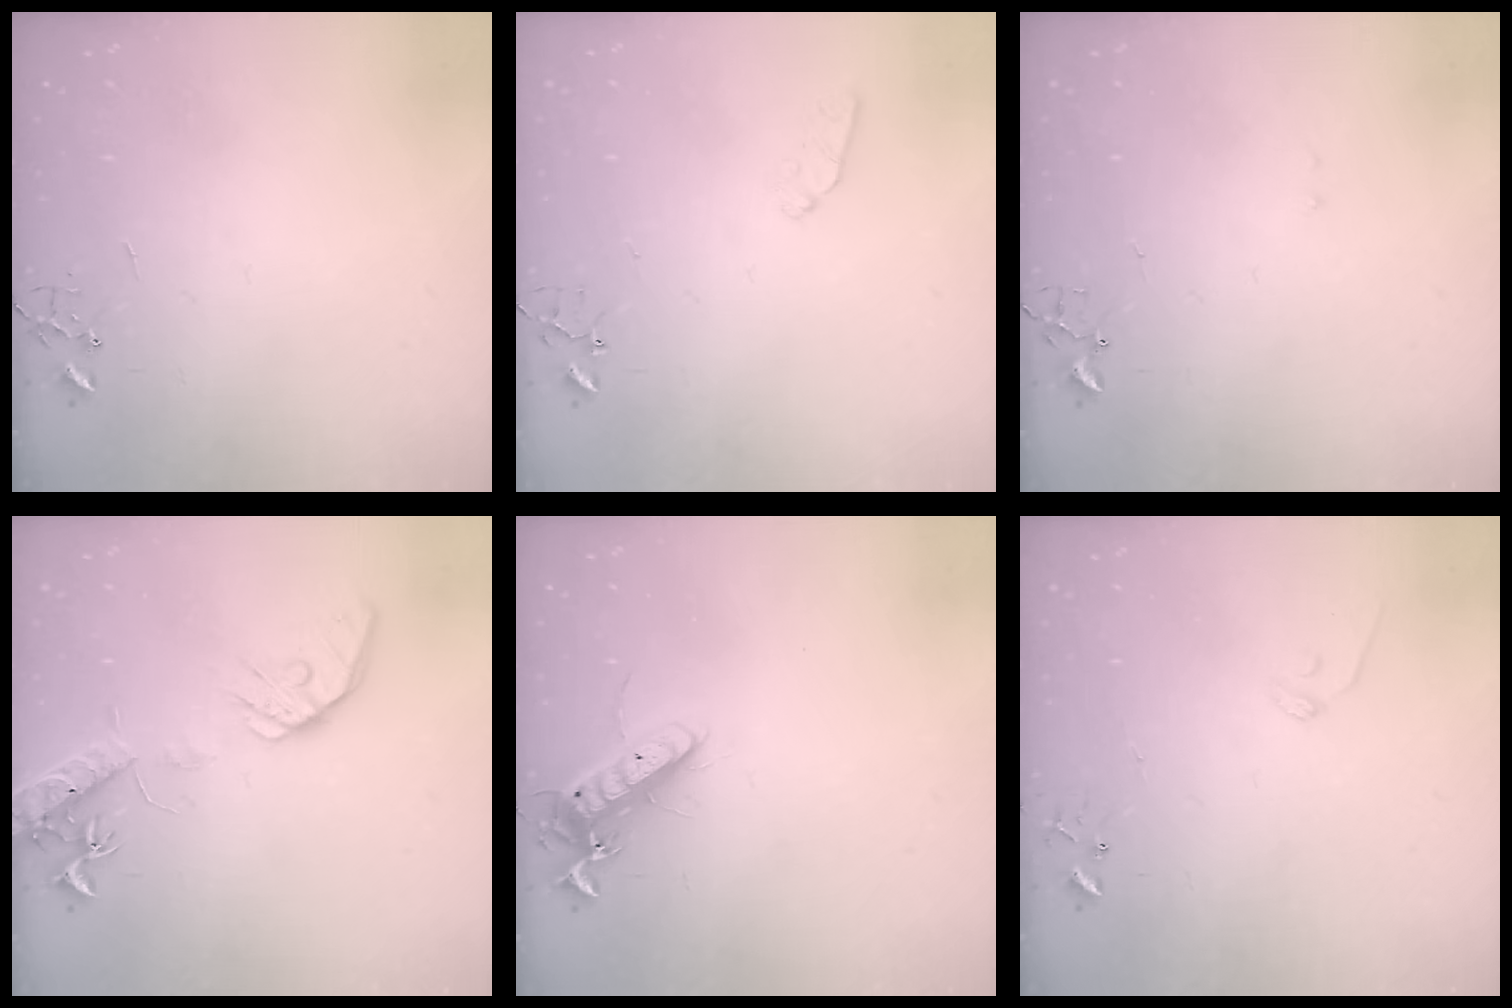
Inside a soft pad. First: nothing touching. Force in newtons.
{"total": 5.3, "press": 5.2, "slide": 0.7}
{"total": 6.8, "press": 6.8, "slide": 0.6}
{"total": 16.5, "press": 16.2, "slide": 2.8}
{"total": 12.5, "press": 12.5, "slide": 1.1}
{"total": 8.1, "press": 8.0, "slide": 0.8}